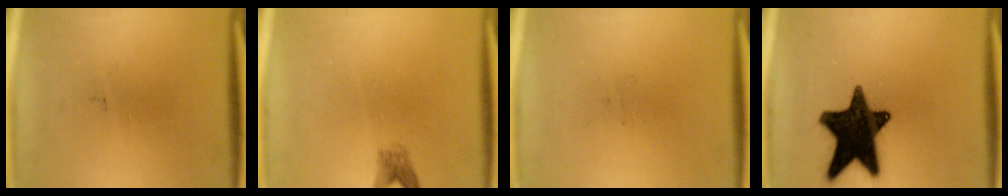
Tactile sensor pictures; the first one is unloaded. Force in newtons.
{"total": 1.8}
{"total": 0.0}
{"total": 17.7}